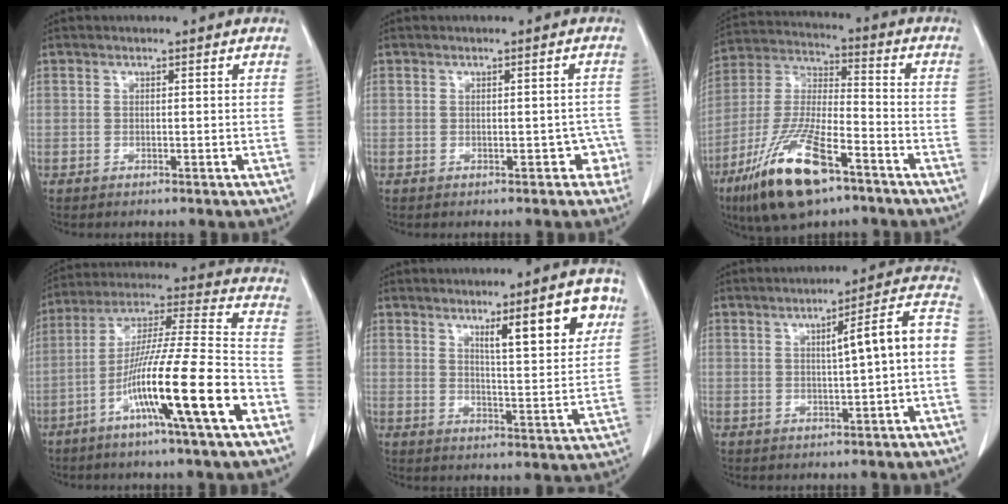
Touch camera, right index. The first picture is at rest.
{"total": 2.3, "force": [-0.8, 1.5, 1.6], "torque": [-0.011, 0.017, -0.005]}
{"total": 17.3, "force": [-10.1, 4.5, 13.3], "torque": [-0.290, -0.031, -0.185]}
{"total": 17.9, "force": [-7.9, -0.3, 16.0], "torque": [-0.289, -0.010, -0.139]}
{"total": 10.4, "force": [5.7, 1.4, 8.6], "torque": [-0.123, -0.005, 0.082]}
{"total": 7.9, "force": [-0.1, 0.2, 7.9], "torque": [-0.104, 0.022, -0.004]}